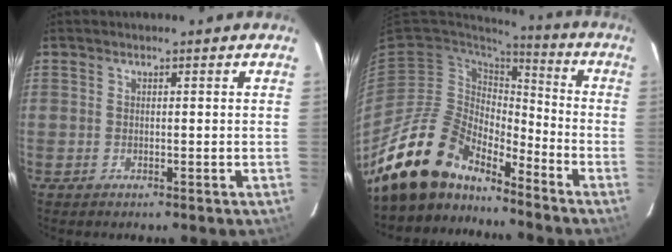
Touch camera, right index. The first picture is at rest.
{"total": 16.4, "force": [-14.2, 5.9, 5.7], "torque": [-0.119, -0.002, -0.264]}